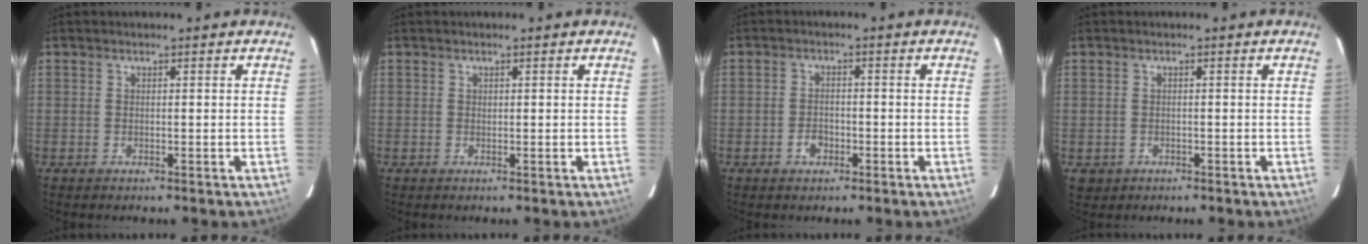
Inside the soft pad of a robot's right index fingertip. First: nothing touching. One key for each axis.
{"total": 0.0}
{"total": 2.9, "fx": -1.5, "fy": 2.1, "fz": 1.3, "tx": -0.026, "ty": 0.006, "tz": -0.024}
{"total": 2.6, "fx": -0.6, "fy": 2.4, "fz": 0.6, "tx": -0.016, "ty": -0.002, "tz": -0.003}